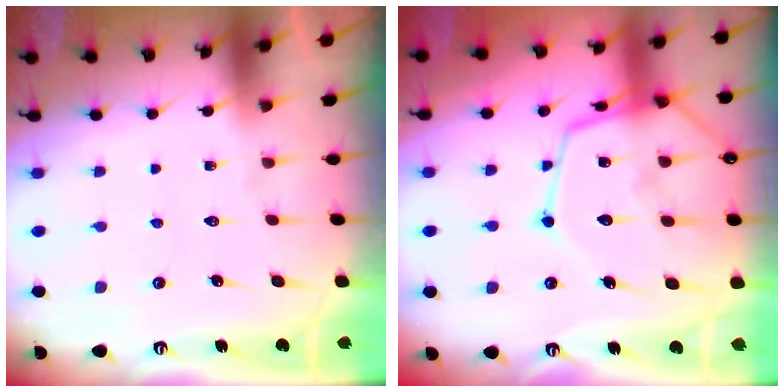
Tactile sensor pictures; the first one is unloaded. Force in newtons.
{"total": 16.7, "press": 16.7, "slide": 1.7}